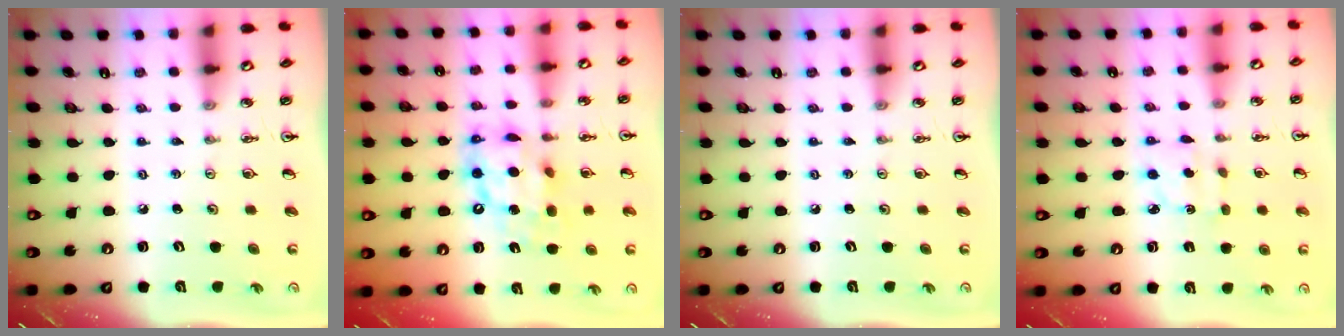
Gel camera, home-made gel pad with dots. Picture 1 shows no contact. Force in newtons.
{"total": 12.0, "press": 12.0, "slide": 0.9}
{"total": 0.0}
{"total": 3.4, "press": 3.3, "slide": 0.7}